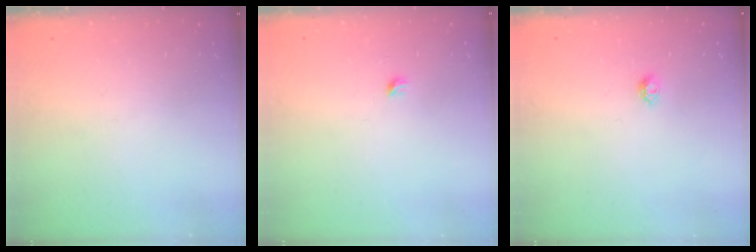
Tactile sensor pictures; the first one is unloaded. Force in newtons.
{"total": 2.9, "press": 2.9, "slide": 0.4}
{"total": 4.2, "press": 4.1, "slide": 0.4}